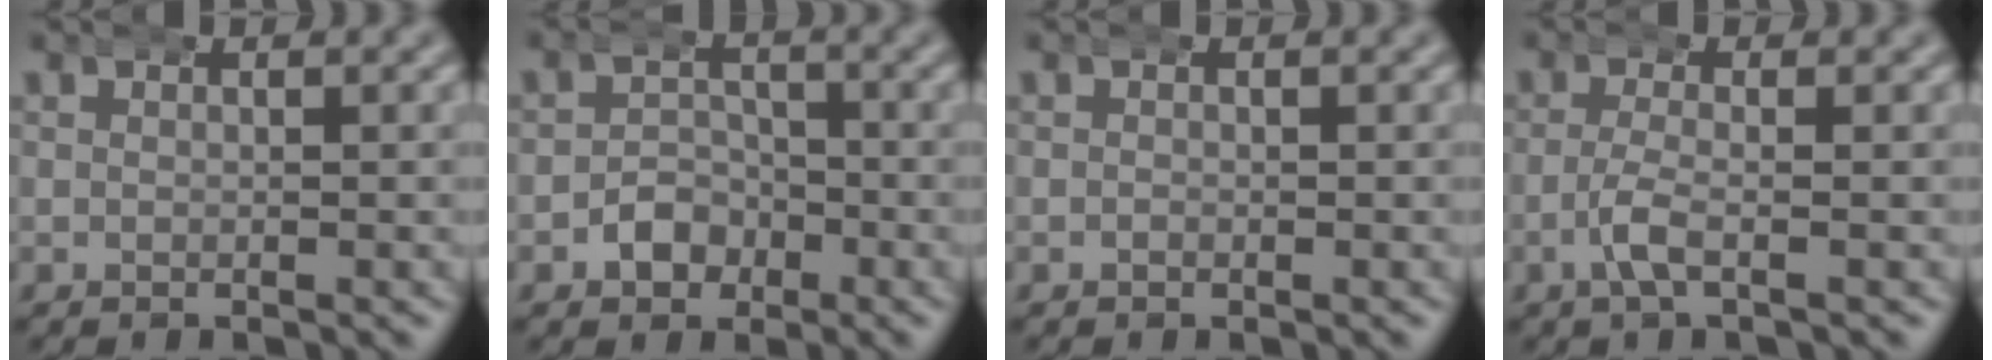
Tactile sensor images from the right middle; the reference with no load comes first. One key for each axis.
{"total": 2.9, "fx": -1.3, "fy": 2.4, "fz": 0.7, "tx": -0.013, "ty": 0.003, "tz": -0.033}
{"total": 0.0}
{"total": 2.0, "fx": -0.9, "fy": 0.2, "fz": 1.8, "tx": -0.041, "ty": -0.005, "tz": -0.020}